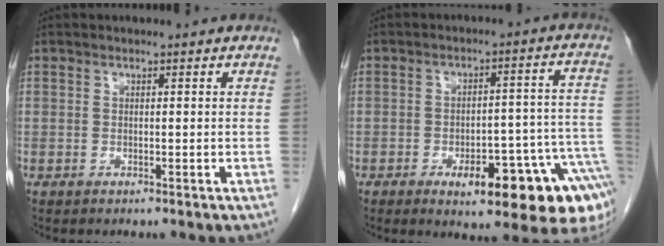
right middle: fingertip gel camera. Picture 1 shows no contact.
{"total": 17.9, "force": [-9.2, 4.8, 14.6], "torque": [-0.092, 0.030, -0.112]}